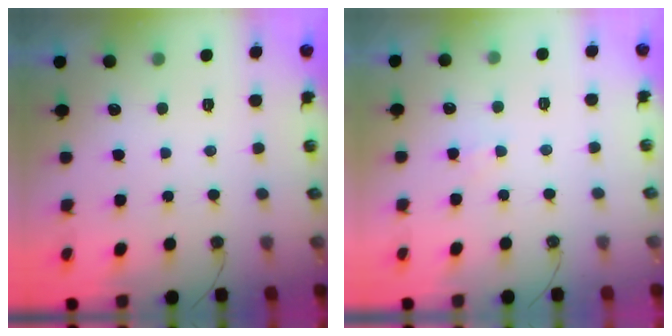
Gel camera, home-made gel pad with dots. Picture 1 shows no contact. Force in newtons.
{"total": 3.0, "press": 3.0, "slide": 0.4}